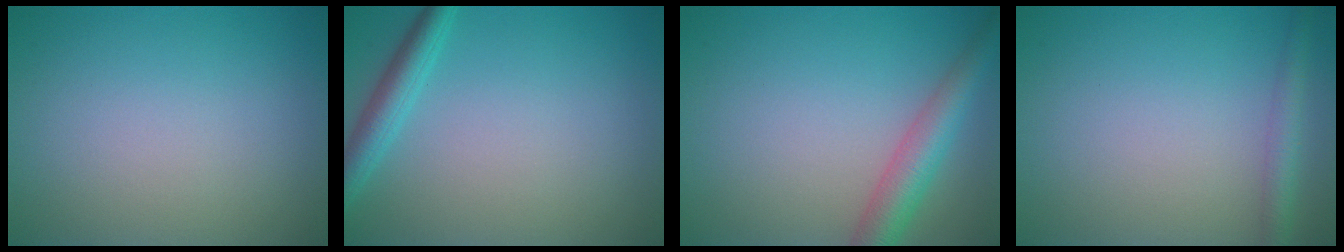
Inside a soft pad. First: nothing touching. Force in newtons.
{"total": 2.7, "press": 2.7, "slide": 0.2}
{"total": 4.2, "press": 4.2, "slide": 0.2}
{"total": 2.2, "press": 2.2, "slide": 0.1}